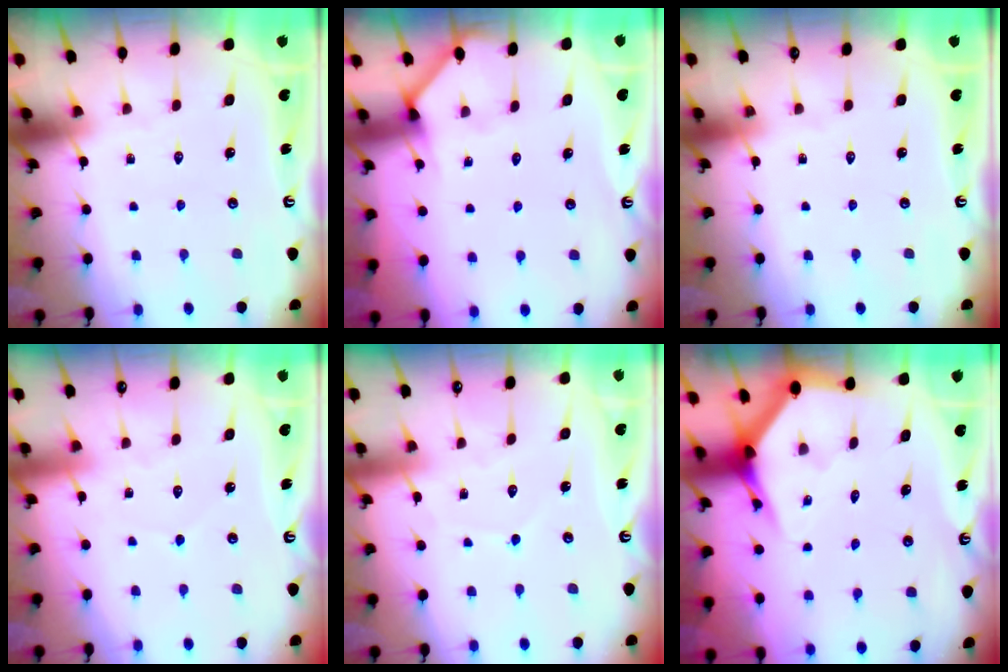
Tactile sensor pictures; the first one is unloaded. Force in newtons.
{"total": 3.0, "press": 3.0, "slide": 0.2}
{"total": 0.0}
{"total": 2.8, "press": 2.7, "slide": 0.4}
{"total": 3.7, "press": 3.7, "slide": 0.5}
{"total": 3.9, "press": 3.9, "slide": 0.2}